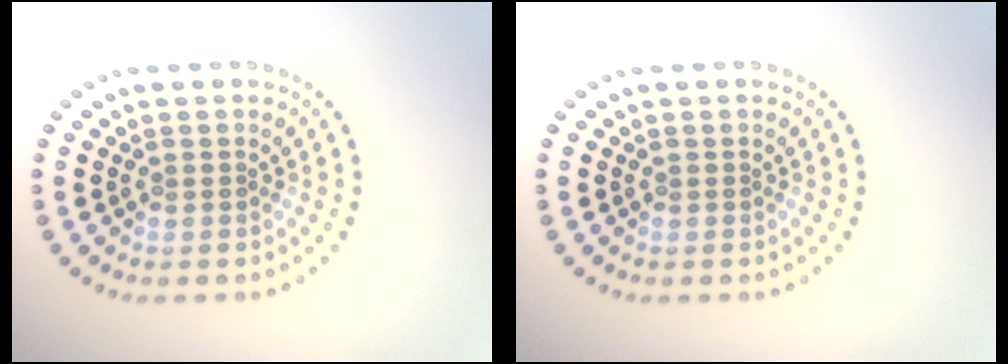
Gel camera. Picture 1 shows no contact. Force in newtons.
{"total": 0.0}